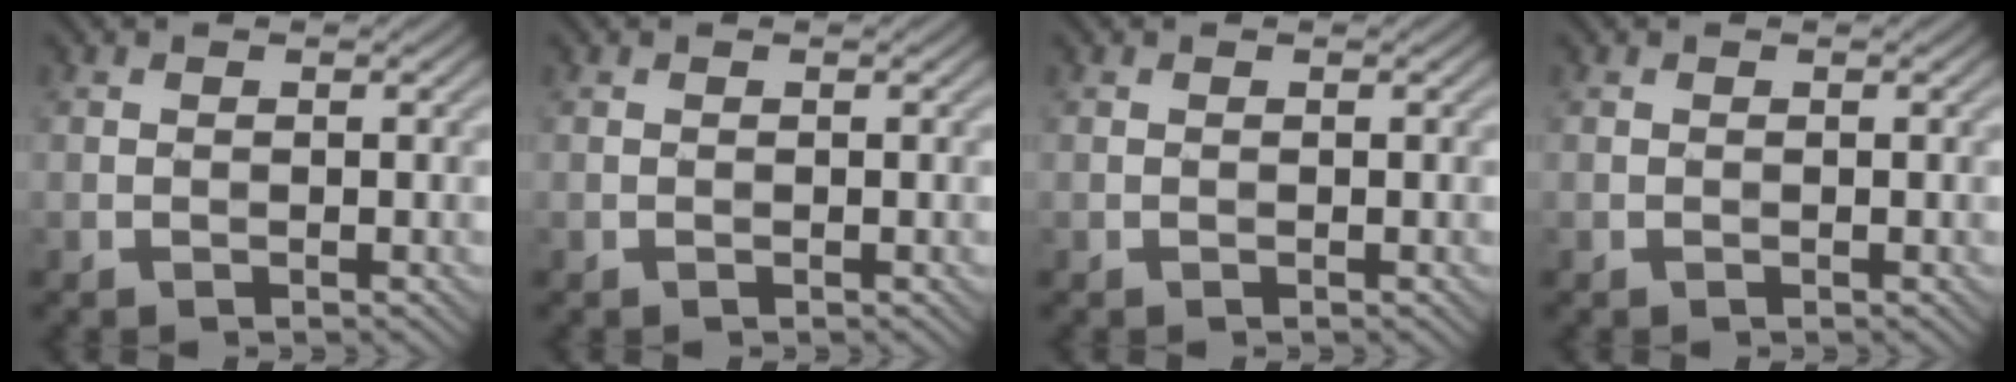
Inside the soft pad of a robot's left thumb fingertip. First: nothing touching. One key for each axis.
{"total": 0.0}
{"total": 0.0}
{"total": 0.0}